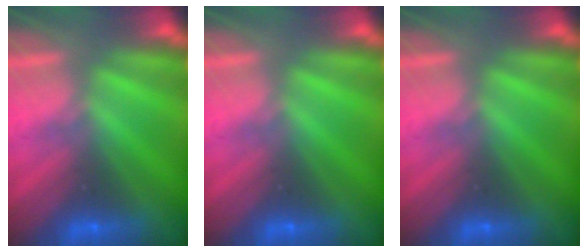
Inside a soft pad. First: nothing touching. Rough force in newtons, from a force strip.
{"total": 0.0}
{"total": 0.0}